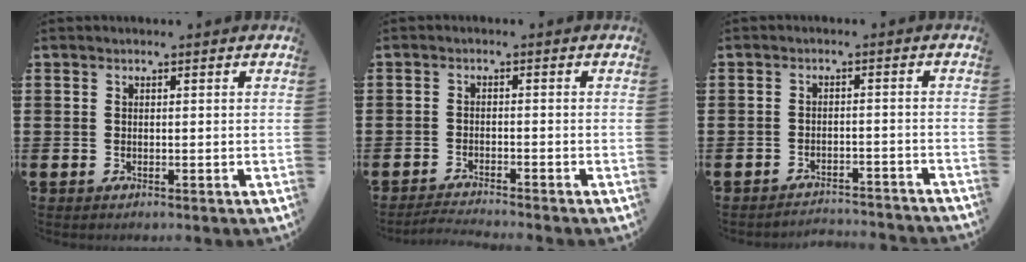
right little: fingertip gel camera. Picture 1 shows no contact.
{"total": 1.7, "force": [-1.7, -0.2, 0.4], "torque": [-0.007, 0.002, -0.033]}
{"total": 2.3, "force": [-2.3, -0.1, -0.1], "torque": [-0.002, 0.005, -0.051]}